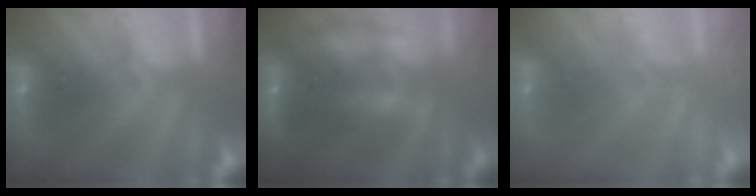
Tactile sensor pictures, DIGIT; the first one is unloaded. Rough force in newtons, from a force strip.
{"total": 7.3}
{"total": 2.4}